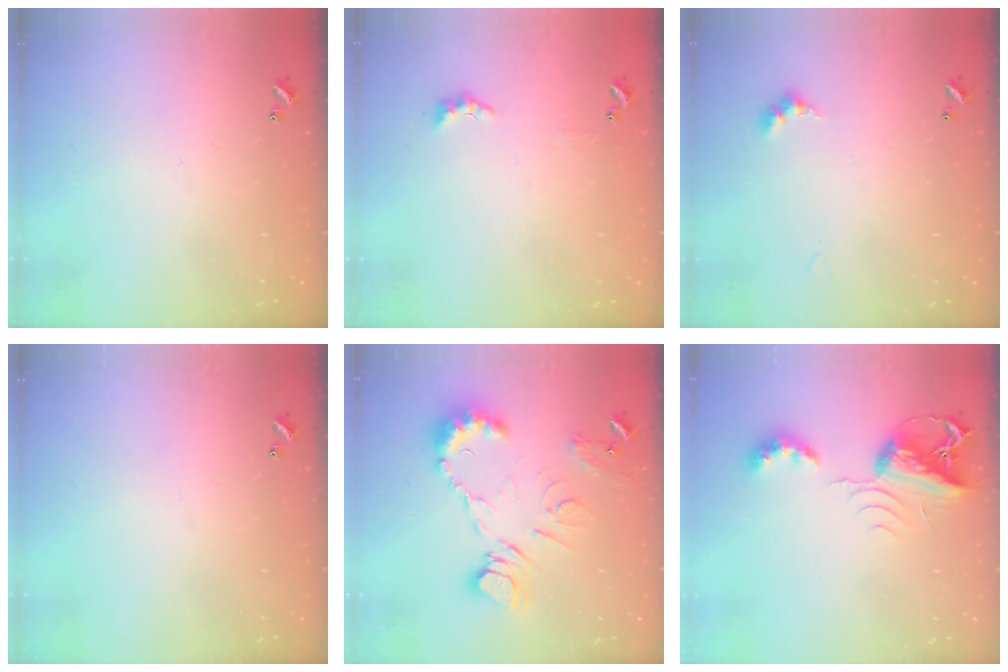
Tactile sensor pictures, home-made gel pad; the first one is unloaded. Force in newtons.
{"total": 2.2, "press": 2.1, "slide": 0.7}
{"total": 2.8, "press": 2.8, "slide": 0.5}
{"total": 0.0}
{"total": 13.0, "press": 13.0, "slide": 1.2}
{"total": 7.9, "press": 7.9, "slide": 0.2}